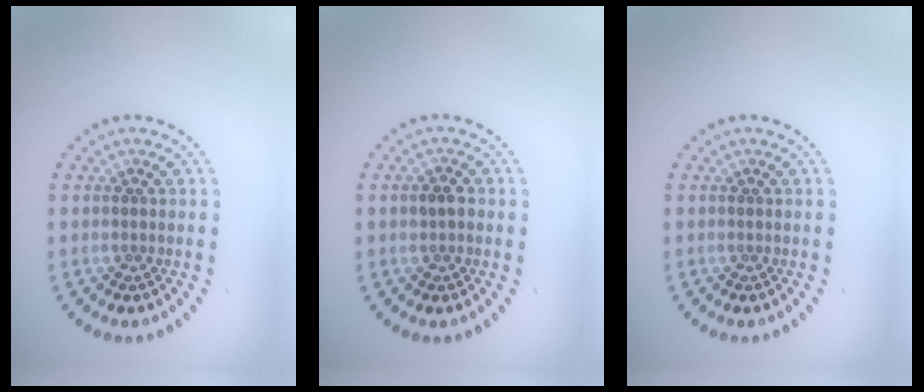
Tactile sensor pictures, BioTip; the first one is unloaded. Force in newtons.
{"total": 1.5, "press": 1.5, "slide": 0.3}
{"total": 0.0}